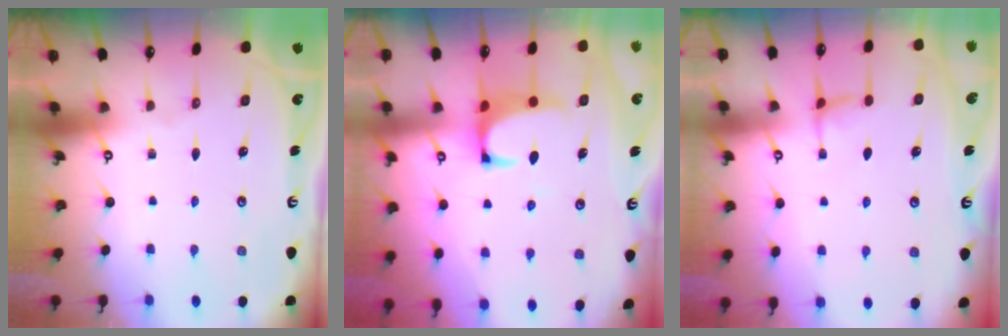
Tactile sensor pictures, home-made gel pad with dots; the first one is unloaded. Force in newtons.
{"total": 1.6, "press": 1.3, "slide": 0.8}
{"total": 1.2, "press": 0.9, "slide": 0.7}